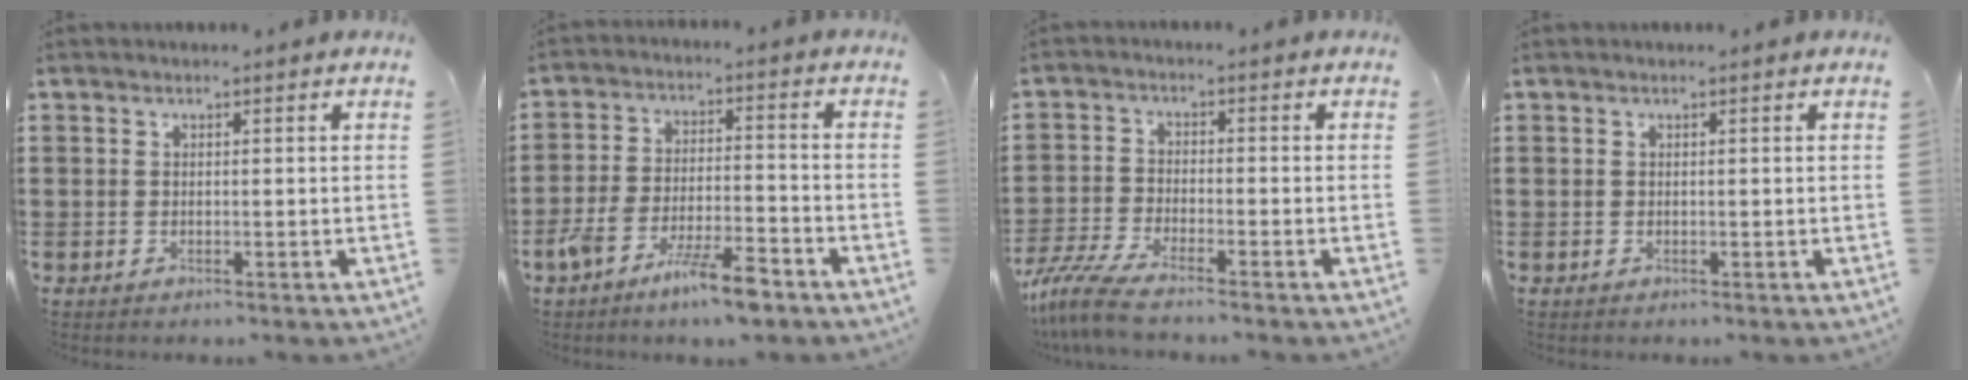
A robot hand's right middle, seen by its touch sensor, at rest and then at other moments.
{"total": 8.6, "force": [-6.4, 1.5, 5.6], "torque": [-0.118, -0.002, -0.120]}
{"total": 6.0, "force": [-5.3, 0.6, 2.8], "torque": [-0.079, -0.015, -0.107]}
{"total": 0.0}